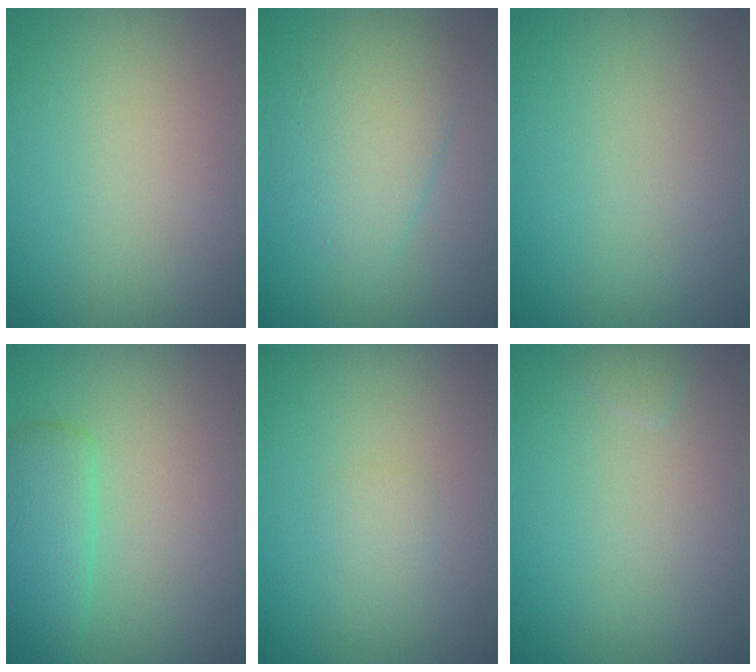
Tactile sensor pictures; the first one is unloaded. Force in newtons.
{"total": 4.1, "press": 4.1, "slide": 0.2}
{"total": 0.0}
{"total": 3.4, "press": 3.4, "slide": 0.3}
{"total": 0.9, "press": 0.9, "slide": 0.1}
{"total": 0.5, "press": 0.5, "slide": 0.1}